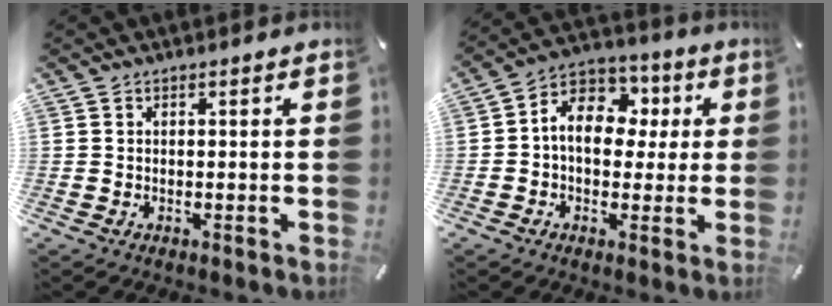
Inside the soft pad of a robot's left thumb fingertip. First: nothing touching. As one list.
[{"total": 11.0, "force": [0.8, 8.7, 6.8], "torque": [-0.117, 0.004, 0.012]}]